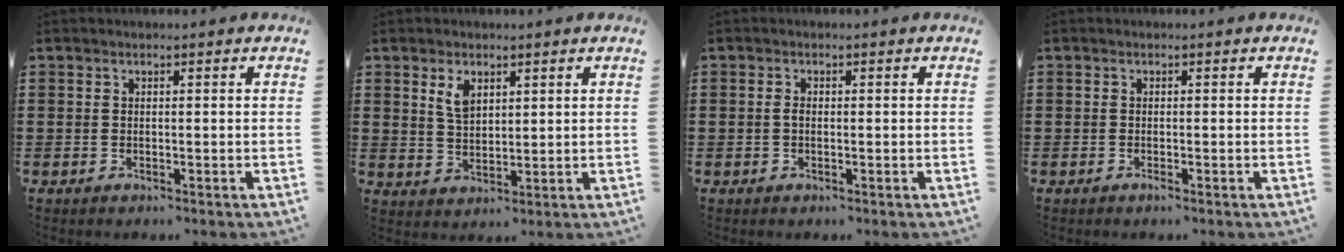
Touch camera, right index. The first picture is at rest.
{"total": 3.8, "force": [2.2, 2.1, 2.4], "torque": [-0.054, 0.006, 0.039]}
{"total": 1.1, "force": [-0.1, 0.6, 0.9], "torque": [-0.020, 0.002, -0.003]}
{"total": 0.5, "force": [-0.5, -0.1, 0.3], "torque": [-0.006, -0.005, -0.008]}